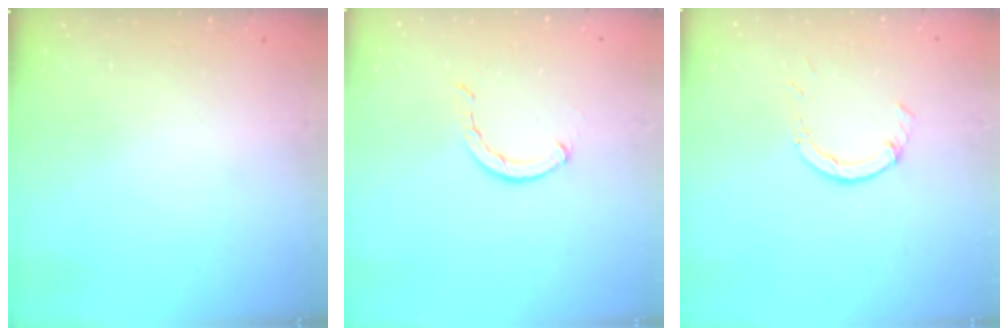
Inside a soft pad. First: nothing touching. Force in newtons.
{"total": 2.1, "press": 2.1, "slide": 0.2}
{"total": 2.6, "press": 2.5, "slide": 0.3}